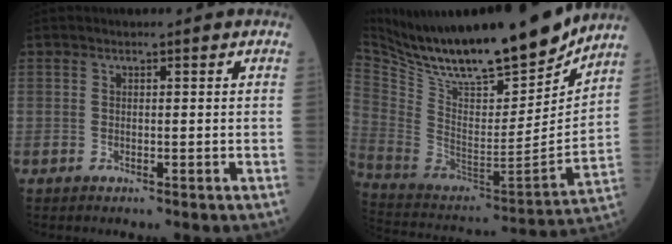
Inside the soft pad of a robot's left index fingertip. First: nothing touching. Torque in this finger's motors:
{"motor_torque": [-0.33, -1.50, 0.27, 0.09]}